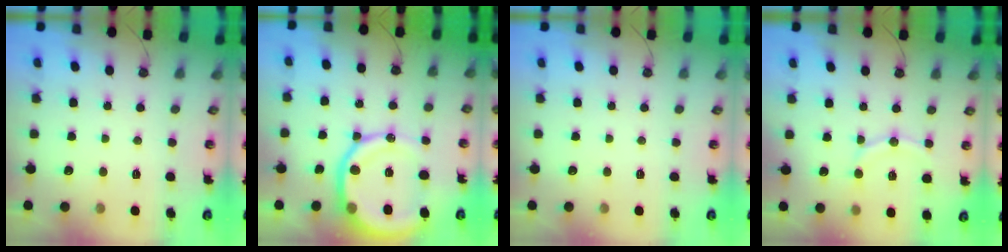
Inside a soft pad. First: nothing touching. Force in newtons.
{"total": 17.5, "press": 17.3, "slide": 2.0}
{"total": 0.0}
{"total": 9.6, "press": 9.2, "slide": 2.8}